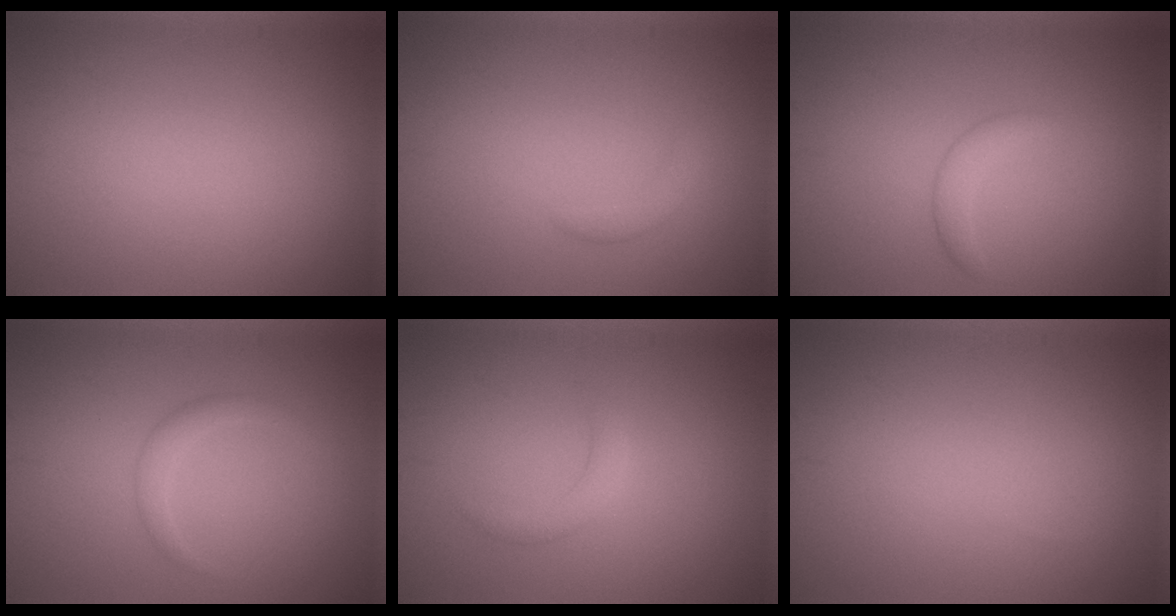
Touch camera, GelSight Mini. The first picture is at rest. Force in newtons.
{"total": 1.1, "press": 1.1, "slide": 0.0}
{"total": 1.6, "press": 1.6, "slide": 0.2}
{"total": 1.5, "press": 1.5, "slide": 0.1}
{"total": 1.5, "press": 1.5, "slide": 0.0}
{"total": 0.0}